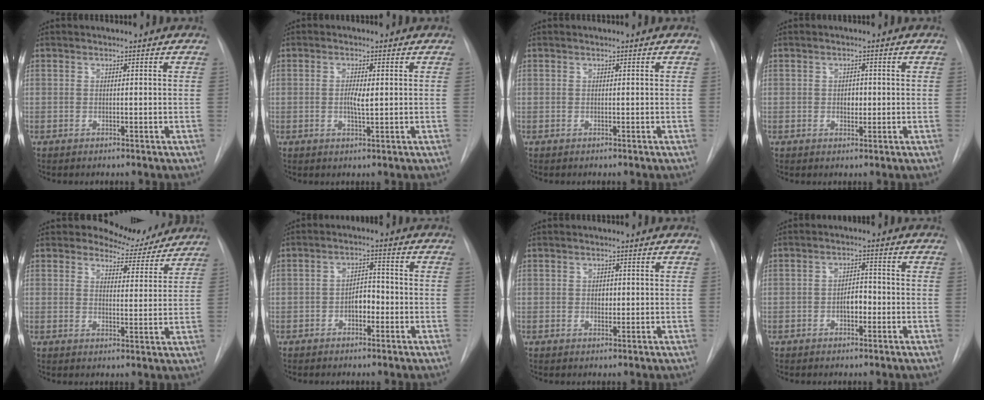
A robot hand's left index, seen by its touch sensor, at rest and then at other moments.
{"total": 2.3, "force": [0.1, 0.5, 2.3], "torque": [-0.046, -0.002, 0.003]}
{"total": 0.0}
{"total": 1.8, "force": [0.0, 1.3, 1.3], "torque": [-0.019, 0.002, 0.001]}
{"total": 6.5, "force": [6.2, 2.1, -0.2], "torque": [0.008, -0.016, 0.075]}
{"total": 3.4, "force": [-1.3, 1.9, 2.5], "torque": [-0.037, 0.011, -0.024]}
{"total": 1.3, "force": [0.1, 1.0, 0.8], "torque": [-0.012, 0.001, 0.003]}
{"total": 3.1, "force": [-1.0, 1.6, 2.4], "torque": [-0.034, 0.007, -0.016]}